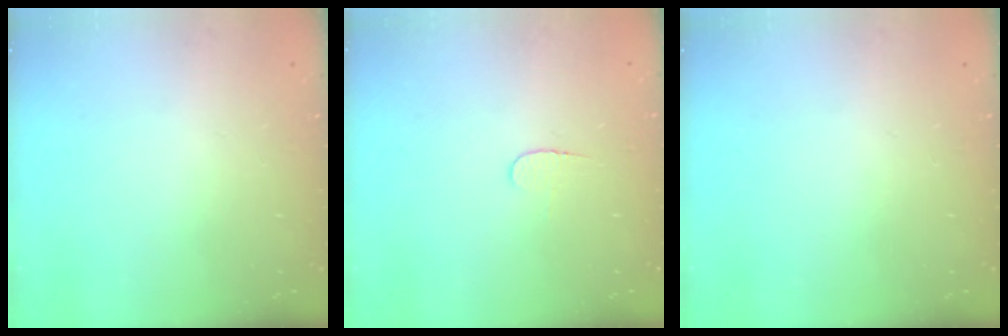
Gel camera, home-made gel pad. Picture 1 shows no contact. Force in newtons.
{"total": 4.0, "press": 4.0, "slide": 0.4}
{"total": 0.0}